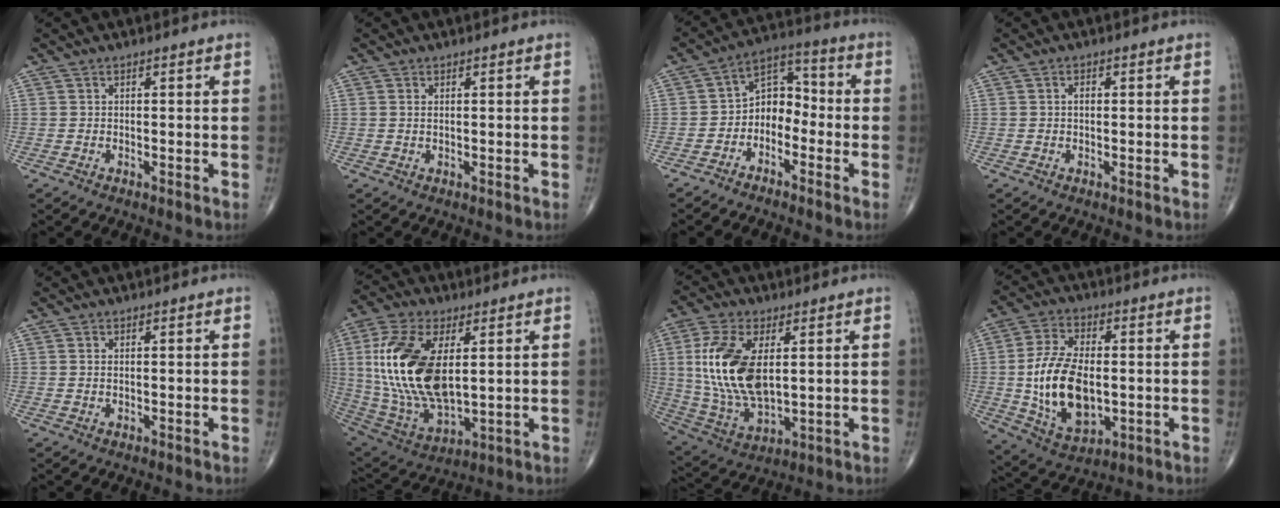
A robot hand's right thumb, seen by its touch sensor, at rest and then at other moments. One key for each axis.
{"total": 0.8, "fx": 0.2, "fy": 0.4, "fz": 0.7, "tx": -0.014, "ty": 0.002, "tz": 0.005}
{"total": 7.7, "fx": -2.8, "fy": 5.6, "fz": 4.5, "tx": -0.041, "ty": 0.049, "tz": -0.066}
{"total": 1.2, "fx": 0.1, "fy": 0.7, "fz": 1.0, "tx": -0.012, "ty": 0.003, "tz": -0.002}
{"total": 0.6, "fx": 0.2, "fy": 0.3, "fz": 0.5, "tx": -0.010, "ty": 0.002, "tz": 0.004}
{"total": 21.9, "fx": 3.5, "fy": 11.0, "fz": 18.6, "tx": -0.378, "ty": -0.021, "tz": 0.072}
{"total": 16.7, "fx": 2.8, "fy": 8.5, "fz": 14.1, "tx": -0.287, "ty": -0.015, "tz": 0.063}
{"total": 16.4, "fx": -1.1, "fy": 9.2, "fz": 13.5, "tx": -0.244, "ty": -0.003, "tz": -0.007}